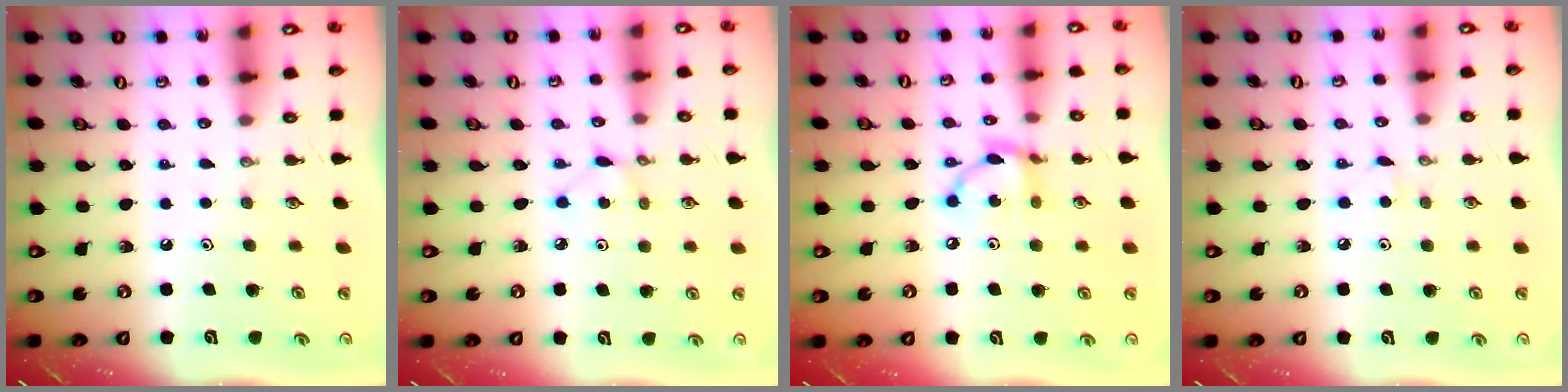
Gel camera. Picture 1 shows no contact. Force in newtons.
{"total": 2.1, "press": 2.1, "slide": 0.3}
{"total": 9.3, "press": 9.3, "slide": 0.5}
{"total": 2.9, "press": 2.9, "slide": 0.4}